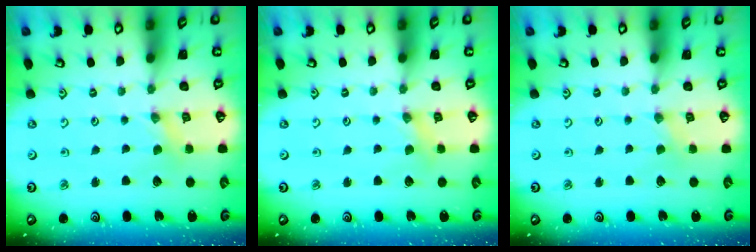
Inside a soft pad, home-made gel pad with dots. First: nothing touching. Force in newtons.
{"total": 1.6, "press": 1.6, "slide": 0.1}
{"total": 0.0}